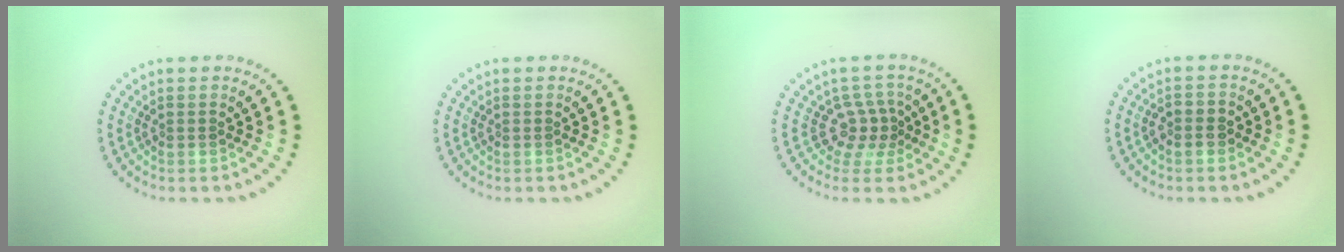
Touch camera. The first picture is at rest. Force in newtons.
{"total": 0.0}
{"total": 2.7, "press": 1.9, "slide": 1.9}
{"total": 1.6, "press": 1.5, "slide": 0.6}